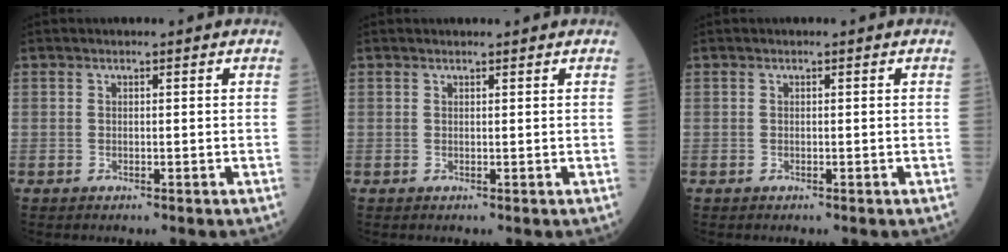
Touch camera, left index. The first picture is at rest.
{"total": 1.2, "force": [1.2, 0.0, 0.3], "torque": [-0.004, 0.007, 0.018]}
{"total": 0.0}